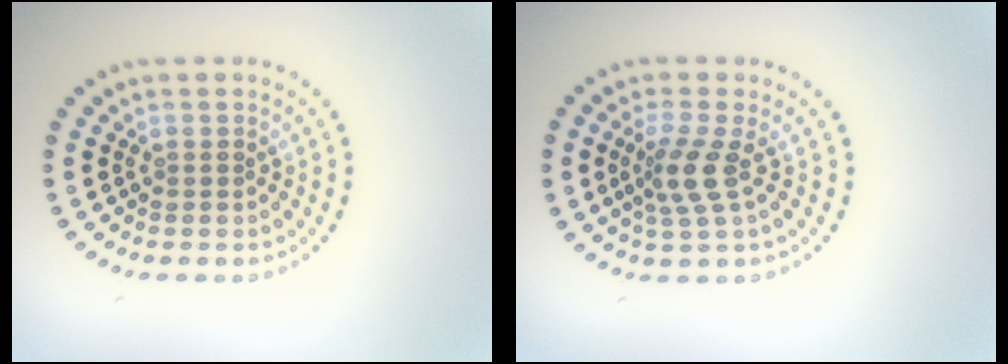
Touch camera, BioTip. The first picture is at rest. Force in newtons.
{"total": 2.9, "press": 2.2, "slide": 2.0}